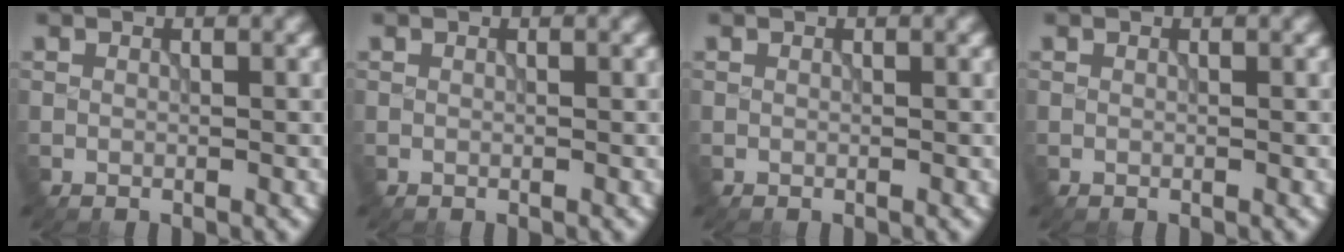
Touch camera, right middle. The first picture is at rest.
{"total": 0.0}
{"total": 0.0}
{"total": 0.0}